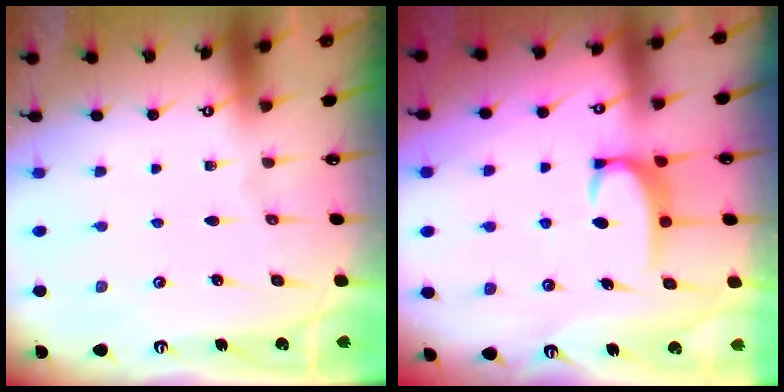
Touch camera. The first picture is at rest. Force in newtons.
{"total": 3.4, "press": 3.4, "slide": 0.4}